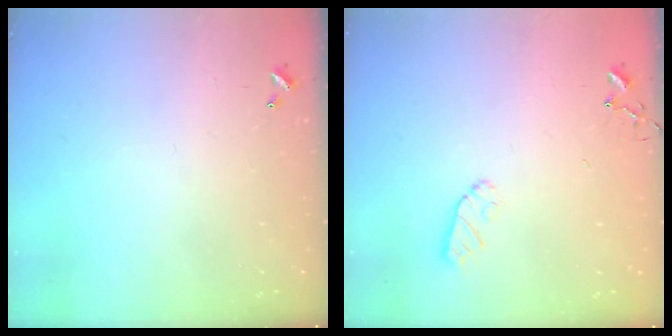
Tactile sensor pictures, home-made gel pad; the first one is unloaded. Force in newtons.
{"total": 5.0, "press": 5.0, "slide": 0.5}